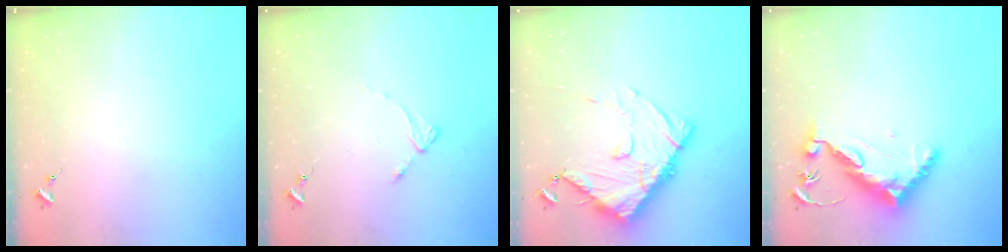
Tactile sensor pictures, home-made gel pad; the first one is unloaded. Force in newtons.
{"total": 2.5, "press": 2.5, "slide": 0.3}
{"total": 14.1, "press": 14.0, "slide": 1.6}
{"total": 11.5, "press": 11.4, "slide": 0.7}